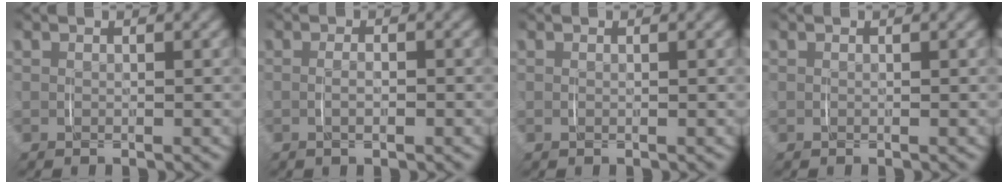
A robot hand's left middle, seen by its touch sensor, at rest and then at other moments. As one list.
[{"total": 1.3, "force": [-0.4, 0.3, 1.3], "torque": [-0.022, 0.000, -0.009]}, {"total": 0.0}, {"total": 0.0}]